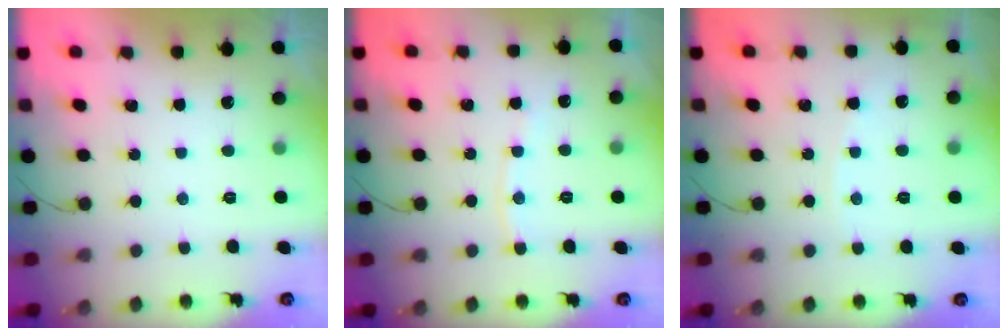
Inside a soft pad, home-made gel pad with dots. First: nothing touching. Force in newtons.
{"total": 6.5, "press": 6.5, "slide": 0.6}
{"total": 2.6, "press": 2.6, "slide": 0.2}